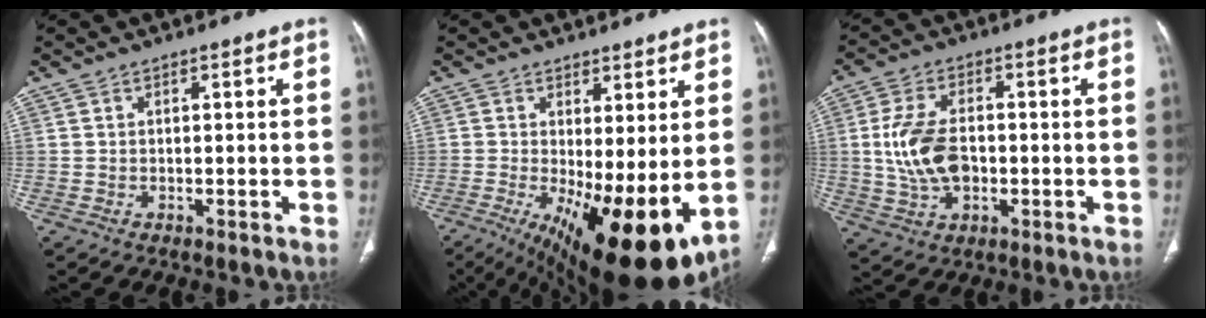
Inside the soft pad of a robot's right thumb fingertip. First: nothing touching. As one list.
[{"total": 16.6, "force": [-2.1, 5.8, 15.4], "torque": [-0.240, -0.029, -0.009]}, {"total": 11.0, "force": [-0.5, 6.8, 8.6], "torque": [-0.166, 0.007, -0.005]}]